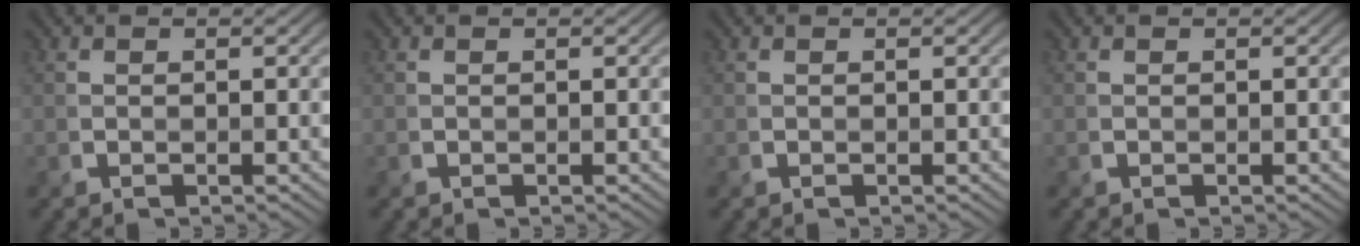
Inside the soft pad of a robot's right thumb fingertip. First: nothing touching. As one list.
[{"total": 0.0}, {"total": 0.0}, {"total": 0.0}]